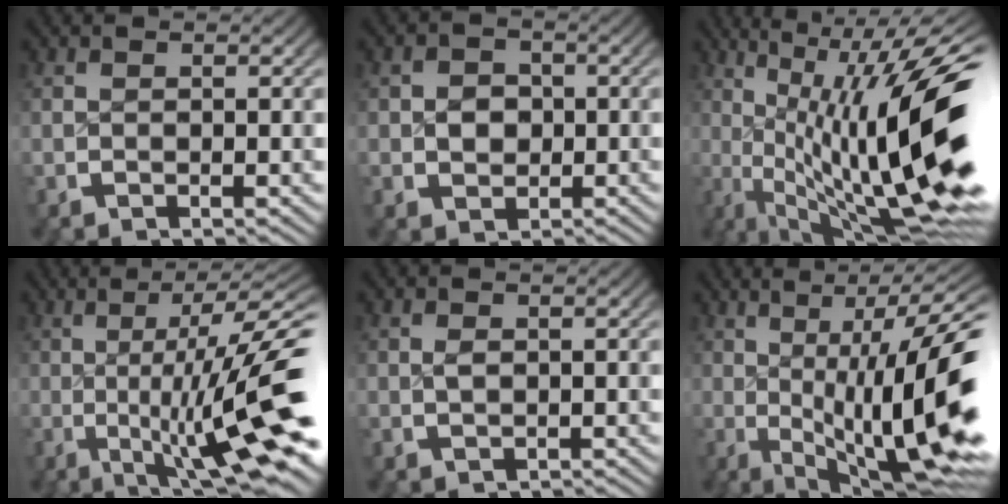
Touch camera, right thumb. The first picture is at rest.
{"total": 2.6, "force": [0.0, 2.4, 0.8], "torque": [-0.016, -0.010, 0.009]}
{"total": 16.8, "force": [-3.2, 8.3, 14.2], "torque": [-0.231, -0.037, -0.028]}
{"total": 12.3, "force": [-1.4, 4.8, 11.2], "torque": [-0.180, -0.021, -0.008]}
{"total": 0.5, "force": [0.0, 0.5, -0.2], "torque": [-0.002, -0.003, 0.004]}
{"total": 15.1, "force": [-1.4, 7.5, 13.0], "torque": [-0.191, -0.021, -0.007]}